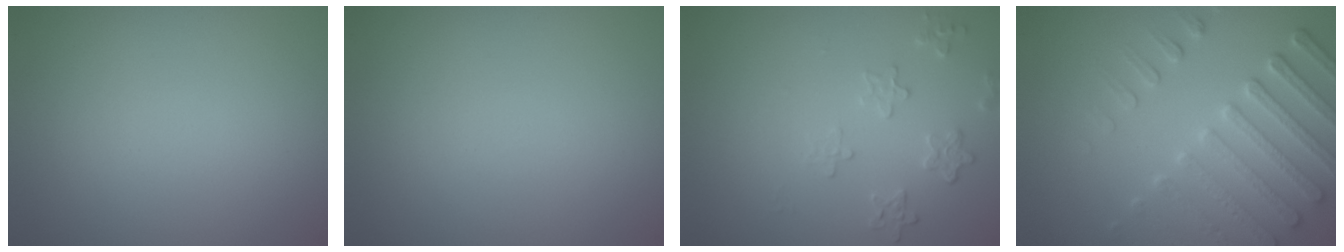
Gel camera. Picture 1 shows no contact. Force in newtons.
{"total": 0.0}
{"total": 1.9, "press": 1.3, "slide": 1.4}
{"total": 5.2, "press": 4.7, "slide": 2.3}